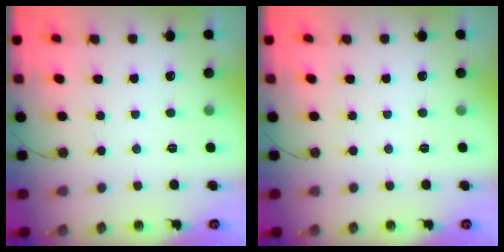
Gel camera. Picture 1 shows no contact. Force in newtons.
{"total": 0.0}